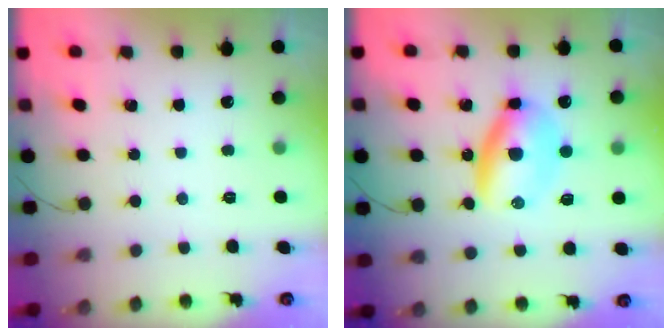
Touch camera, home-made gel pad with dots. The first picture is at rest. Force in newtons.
{"total": 7.4, "press": 7.2, "slide": 1.8}